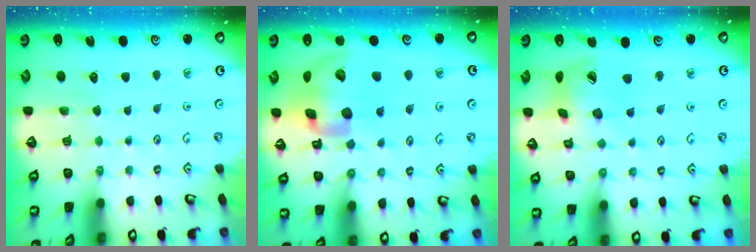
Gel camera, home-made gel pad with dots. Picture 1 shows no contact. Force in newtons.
{"total": 19.0, "press": 18.8, "slide": 2.7}
{"total": 14.2, "press": 14.0, "slide": 2.0}